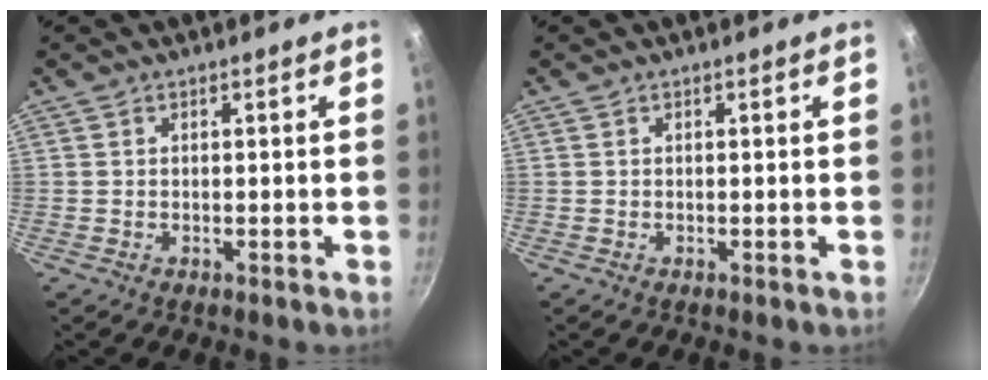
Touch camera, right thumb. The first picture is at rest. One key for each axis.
{"total": 0.0}